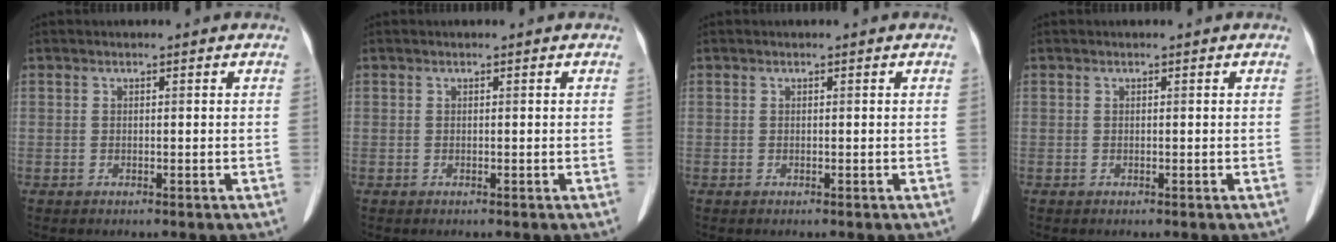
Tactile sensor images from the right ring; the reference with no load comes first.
{"total": 0.0}
{"total": 0.0}
{"total": 0.0}